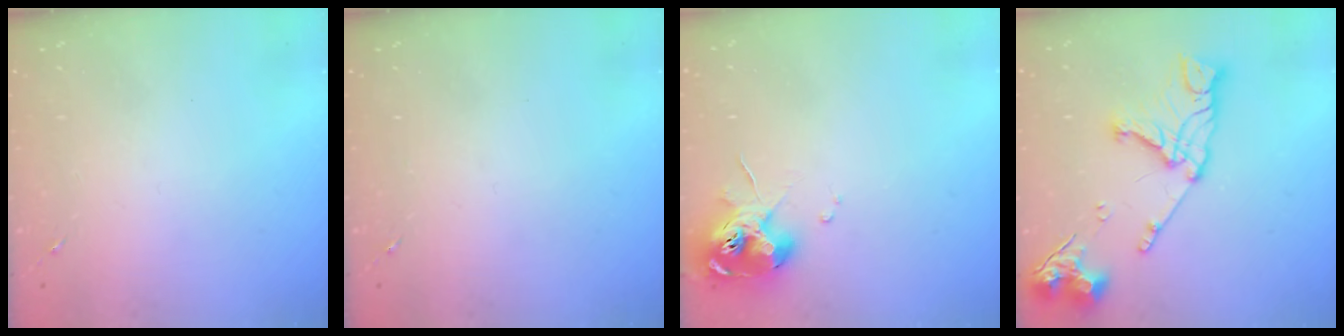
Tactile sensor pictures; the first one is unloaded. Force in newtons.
{"total": 0.0}
{"total": 10.5, "press": 10.4, "slide": 1.3}
{"total": 17.1, "press": 17.0, "slide": 1.9}